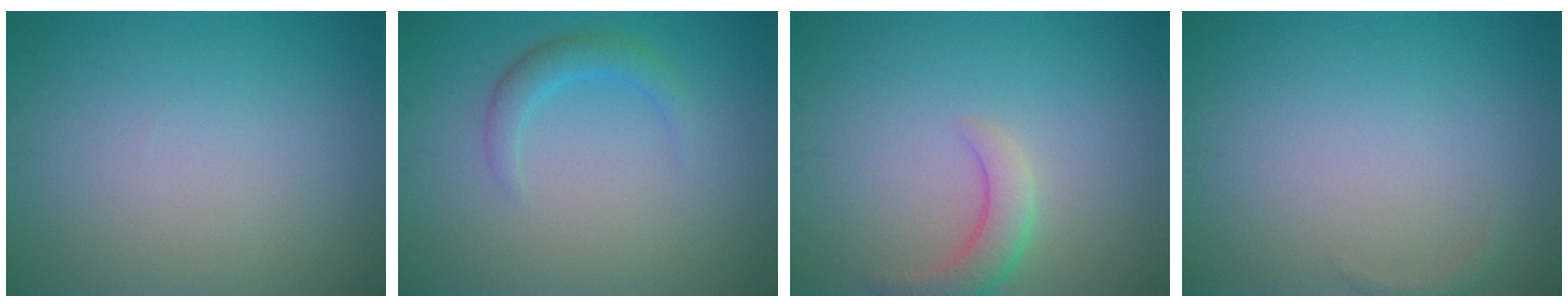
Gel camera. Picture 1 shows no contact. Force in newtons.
{"total": 2.0, "press": 2.0, "slide": 0.1}
{"total": 2.9, "press": 2.8, "slide": 0.3}
{"total": 0.6, "press": 0.6, "slide": 0.1}